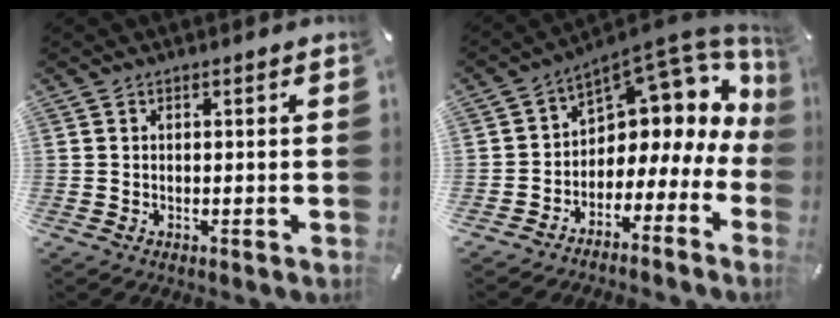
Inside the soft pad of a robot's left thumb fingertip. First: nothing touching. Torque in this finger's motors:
{"motor_torque": [-0.12, 1.10, 0.69, 0.84, 0.07]}